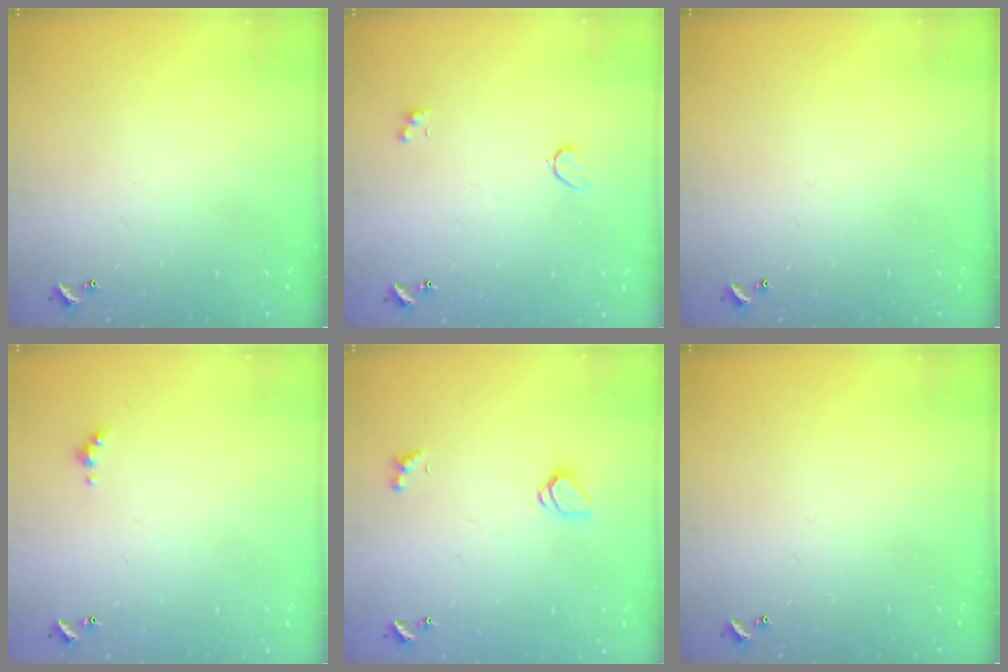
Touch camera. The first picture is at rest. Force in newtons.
{"total": 2.6, "press": 2.5, "slide": 0.6}
{"total": 0.0}
{"total": 1.0, "press": 0.9, "slide": 0.5}
{"total": 1.7, "press": 1.6, "slide": 0.5}
{"total": 0.0}